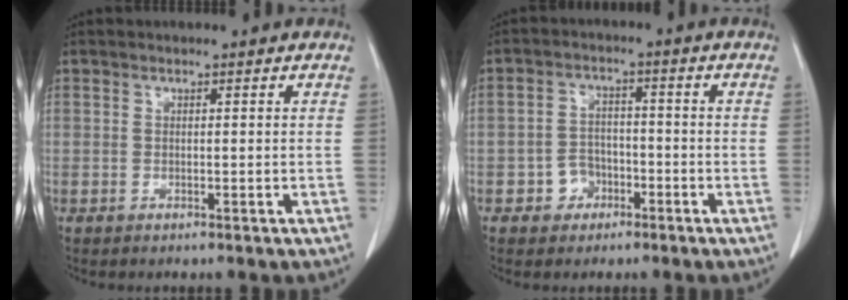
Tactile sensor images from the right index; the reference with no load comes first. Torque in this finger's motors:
{"motor_torque": [-0.06, -0.03, -0.02, 0.00]}